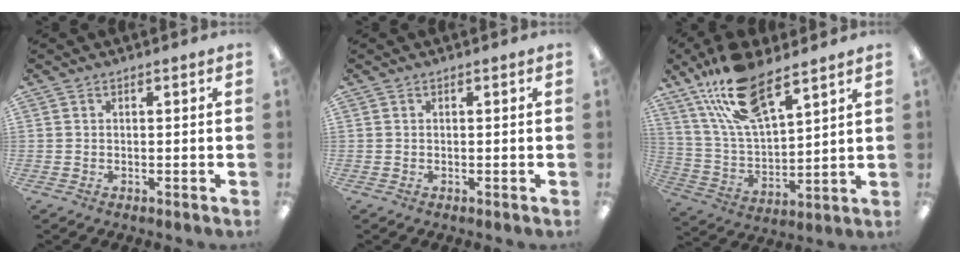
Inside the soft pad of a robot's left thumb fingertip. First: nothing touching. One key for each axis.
{"total": 0.0}
{"total": 17.4, "fx": 12.2, "fy": 6.2, "fz": 10.7, "tx": -0.220, "ty": -0.044, "tz": 0.217}